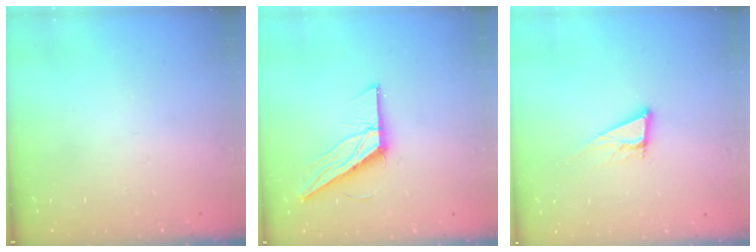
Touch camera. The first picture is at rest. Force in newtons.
{"total": 11.5, "press": 11.5, "slide": 0.2}
{"total": 7.6, "press": 7.3, "slide": 2.3}